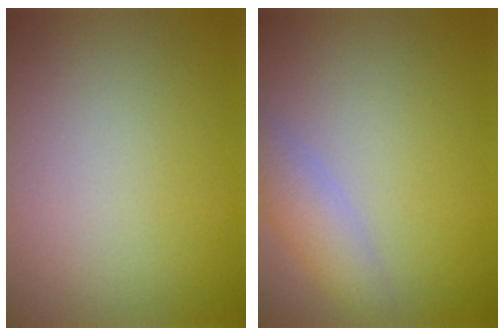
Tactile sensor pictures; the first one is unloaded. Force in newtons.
{"total": 3.3, "press": 3.3, "slide": 0.1}